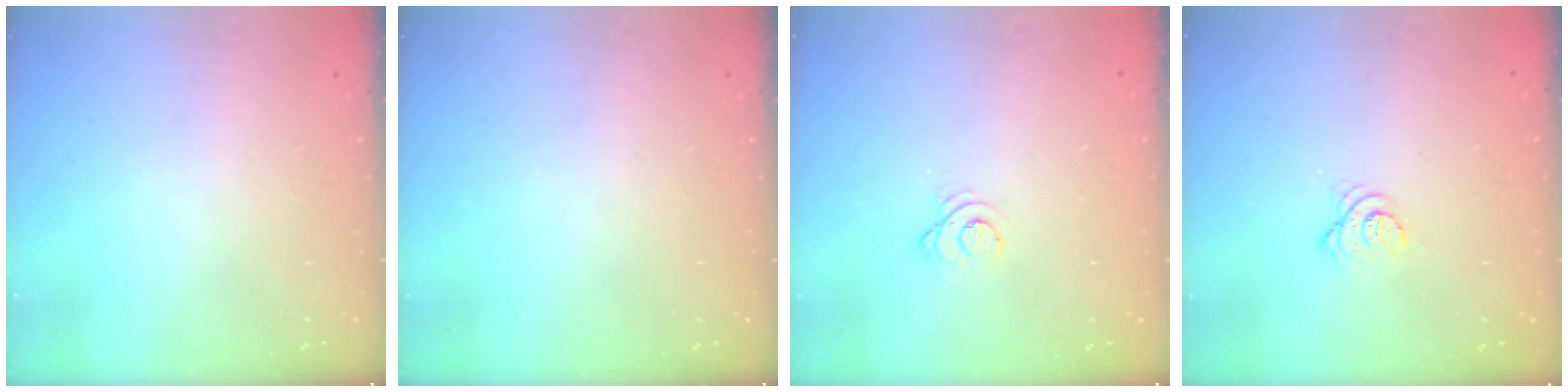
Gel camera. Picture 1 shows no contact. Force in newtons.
{"total": 0.0}
{"total": 2.6, "press": 2.6, "slide": 0.3}
{"total": 3.7, "press": 3.7, "slide": 0.3}